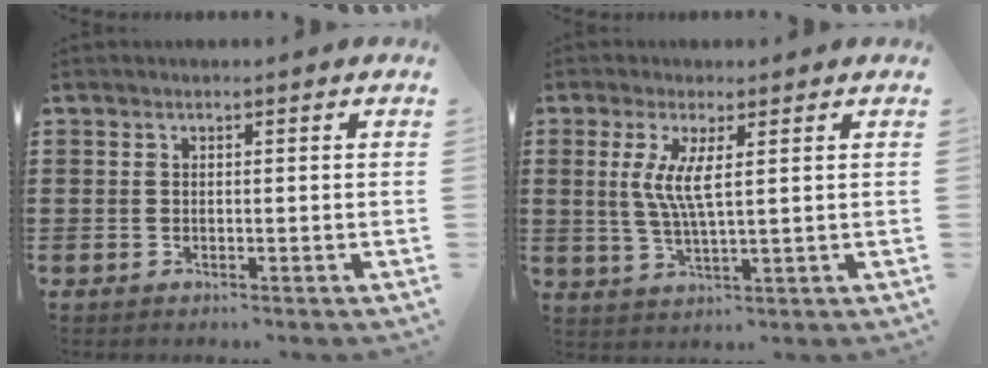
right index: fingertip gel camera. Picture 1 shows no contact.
{"total": 5.5, "force": [1.3, 1.0, 5.2], "torque": [-0.113, -0.006, 0.018]}